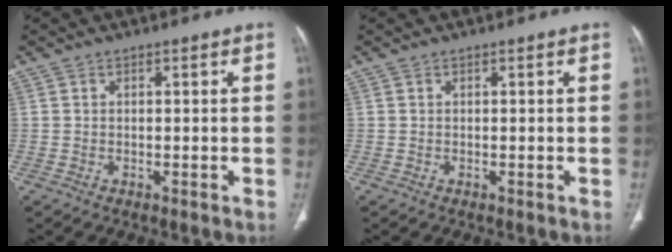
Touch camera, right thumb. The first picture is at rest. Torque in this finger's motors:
{"motor_torque": [0.02, 0.02, -0.01, 0.01, 0.01]}